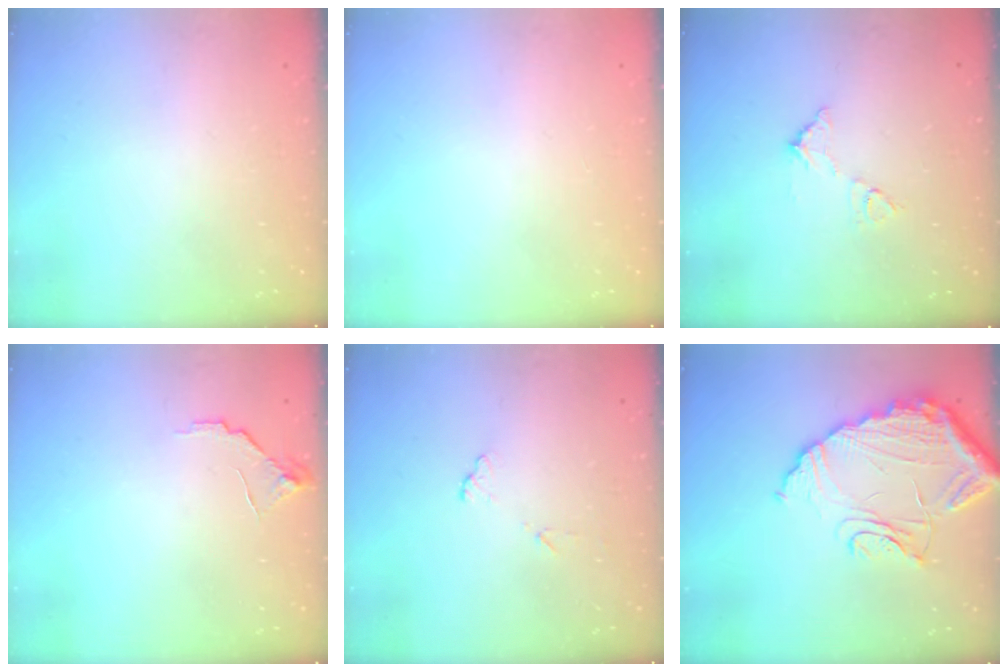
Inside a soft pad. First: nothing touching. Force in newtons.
{"total": 0.0}
{"total": 7.3, "press": 7.3, "slide": 0.3}
{"total": 5.7, "press": 5.7, "slide": 0.5}
{"total": 6.4, "press": 6.4, "slide": 0.5}
{"total": 17.7, "press": 17.6, "slide": 1.3}